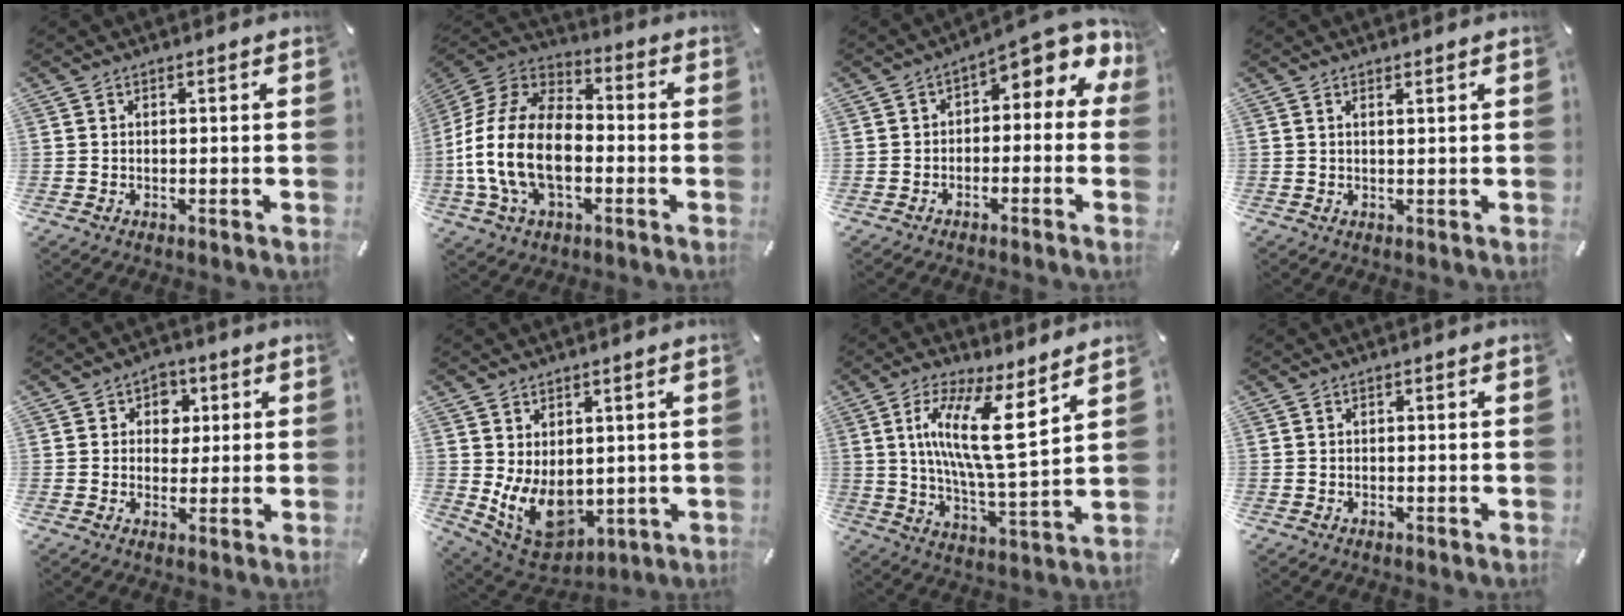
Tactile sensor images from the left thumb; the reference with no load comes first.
{"total": 18.3, "force": [-5.0, 11.6, 13.2], "torque": [-0.278, 0.034, -0.088]}
{"total": 5.2, "force": [1.8, 2.9, 3.9], "torque": [-0.058, -0.019, 0.025]}
{"total": 1.1, "force": [1.0, -0.1, 0.6], "torque": [-0.011, -0.002, 0.018]}
{"total": 5.5, "force": [1.2, 5.0, 2.0], "torque": [-0.013, -0.001, 0.013]}
{"total": 10.5, "force": [0.3, 8.0, 6.8], "torque": [-0.119, -0.024, 0.013]}
{"total": 15.6, "force": [6.2, 3.7, 13.8], "torque": [-0.245, -0.022, 0.098]}
{"total": 0.0}